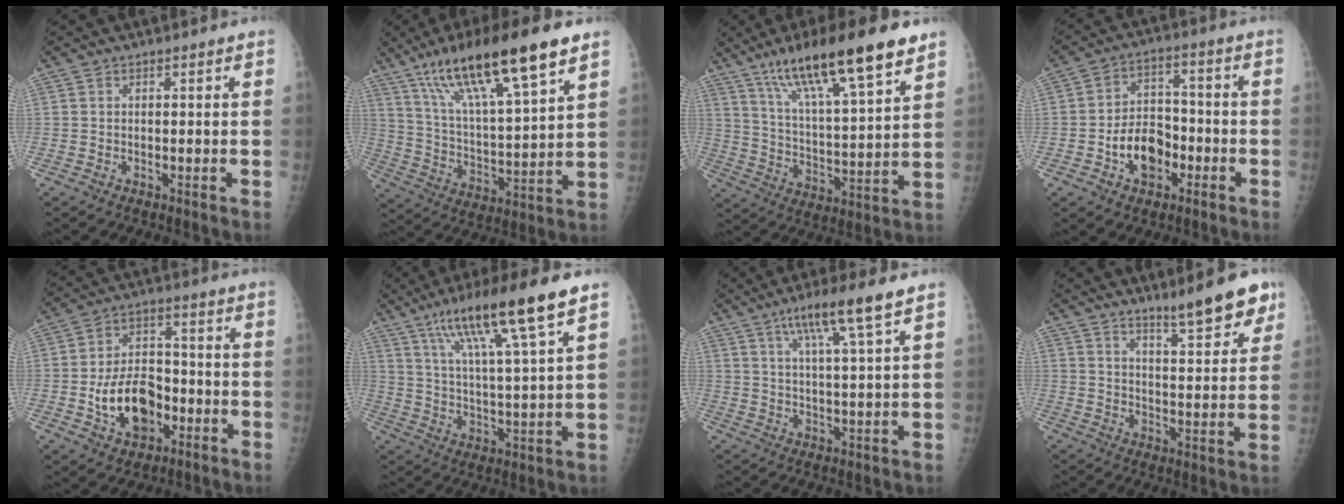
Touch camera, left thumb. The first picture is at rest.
{"total": 21.6, "force": [13.3, 4.1, 16.6], "torque": [-0.278, -0.035, 0.240]}
{"total": 20.2, "force": [13.1, 3.7, 15.0], "torque": [-0.239, -0.044, 0.226]}
{"total": 9.9, "force": [-3.6, 6.9, 6.1], "torque": [-0.070, 0.033, -0.062]}
{"total": 12.8, "force": [-4.0, 8.5, 8.7], "torque": [-0.119, 0.030, -0.064]}
{"total": 16.8, "force": [9.9, 1.5, 13.5], "torque": [-0.232, -0.029, 0.172]}
{"total": 10.1, "force": [5.8, 0.1, 8.2], "torque": [-0.146, -0.017, 0.101]}
{"total": 10.8, "force": [7.9, 2.1, 7.0], "torque": [-0.080, -0.048, 0.122]}